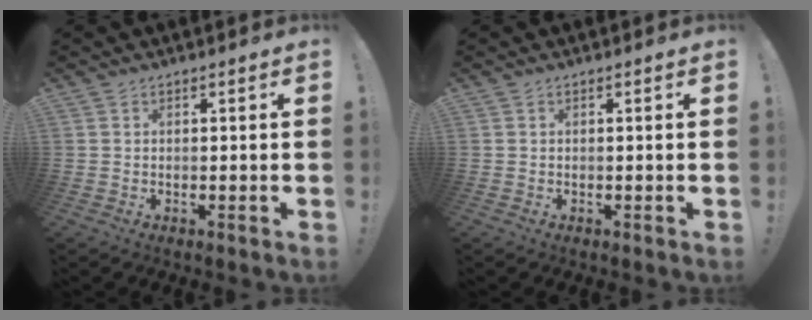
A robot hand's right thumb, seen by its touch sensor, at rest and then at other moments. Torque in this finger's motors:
{"motor_torque": [0.00, 0.00, 0.00, -0.01, 0.01]}